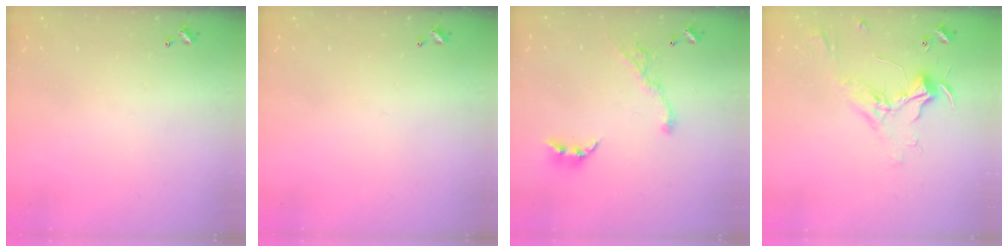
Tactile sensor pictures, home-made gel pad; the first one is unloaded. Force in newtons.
{"total": 0.0}
{"total": 10.1, "press": 10.0, "slide": 1.4}
{"total": 2.3, "press": 2.2, "slide": 0.8}